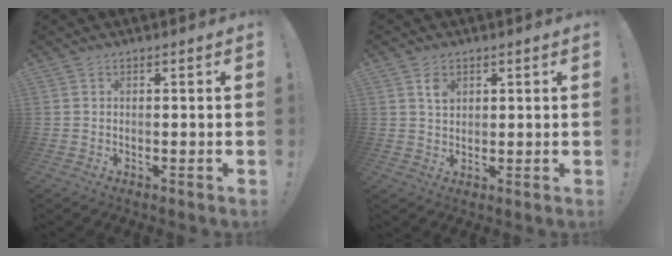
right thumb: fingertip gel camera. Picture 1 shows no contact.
{"total": 3.9, "force": [2.0, 2.7, 1.9], "torque": [-0.014, -0.010, 0.031]}